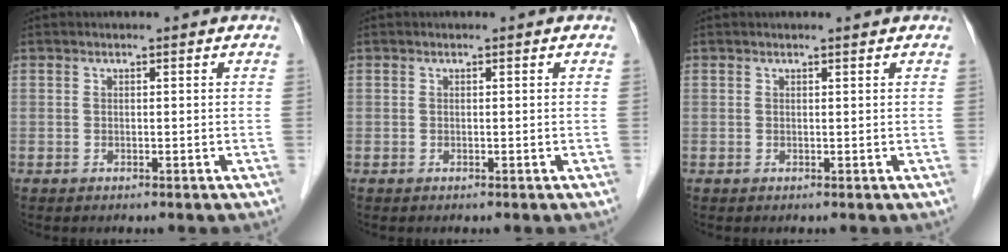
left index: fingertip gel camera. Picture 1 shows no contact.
{"total": 0.0}
{"total": 0.8, "force": [0.7, -0.1, 0.2], "torque": [-0.010, -0.001, 0.012]}